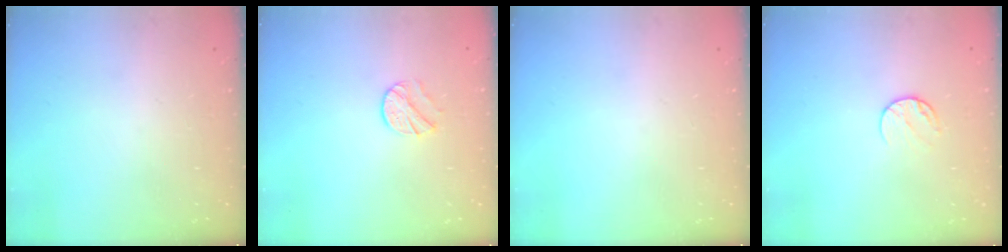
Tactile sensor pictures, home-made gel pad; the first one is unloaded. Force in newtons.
{"total": 7.5, "press": 7.4, "slide": 0.9}
{"total": 0.0}
{"total": 6.5, "press": 6.4, "slide": 0.7}